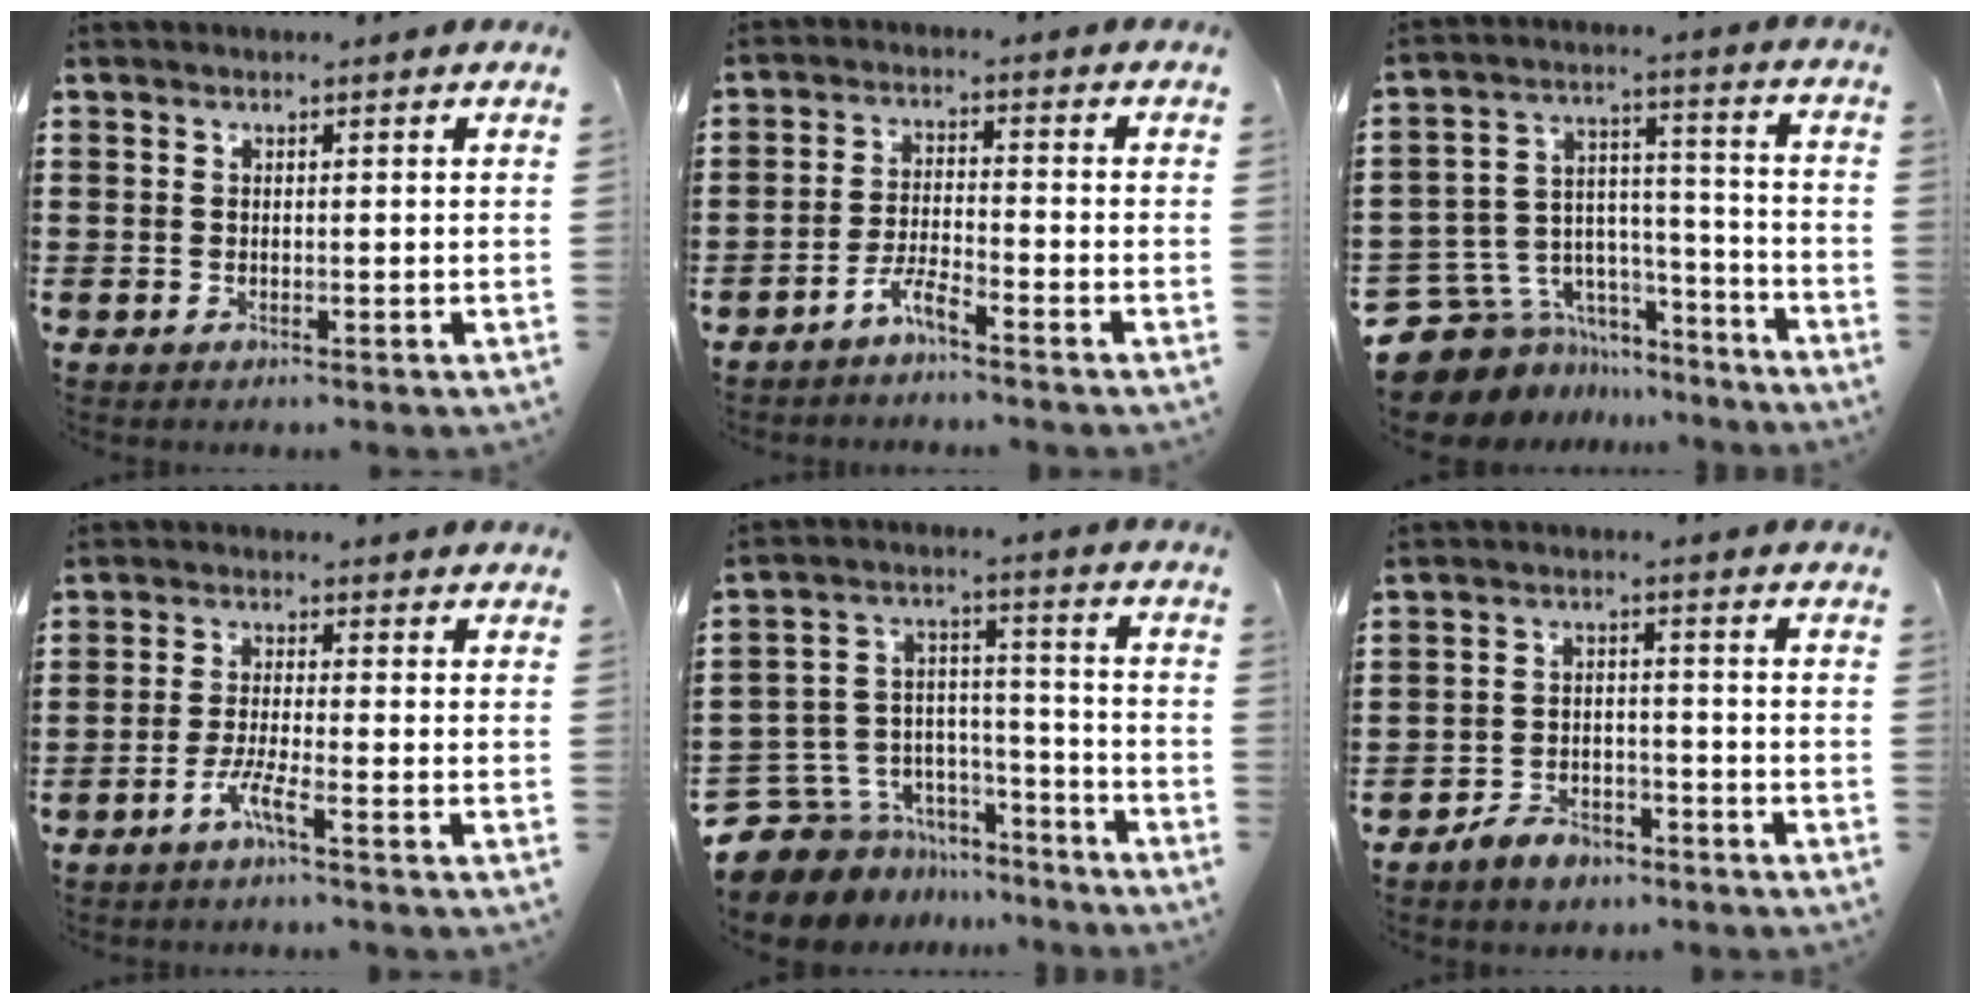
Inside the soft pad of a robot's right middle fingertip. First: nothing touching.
{"total": 3.9, "force": [-3.3, 0.3, 2.0], "torque": [-0.051, 0.003, -0.069]}
{"total": 8.9, "force": [-6.6, 5.8, 1.3], "torque": [-0.062, -0.001, -0.123]}
{"total": 4.2, "force": [-2.8, 0.1, 3.2], "torque": [-0.068, -0.003, -0.055]}
{"total": 7.9, "force": [-5.8, 5.2, 0.4], "torque": [-0.038, 0.001, -0.109]}
{"total": 3.9, "force": [-3.5, 1.5, 0.9], "torque": [-0.016, 0.013, -0.070]}